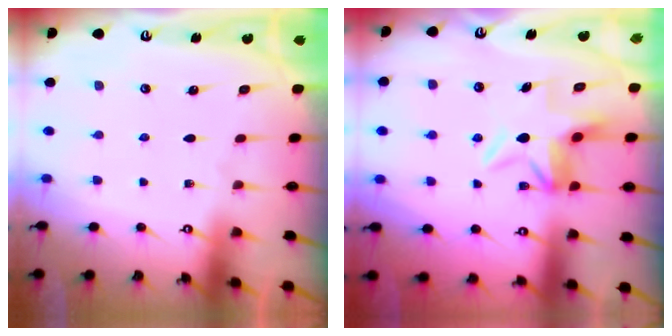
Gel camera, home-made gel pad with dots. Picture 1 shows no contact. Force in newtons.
{"total": 5.3, "press": 5.1, "slide": 1.5}